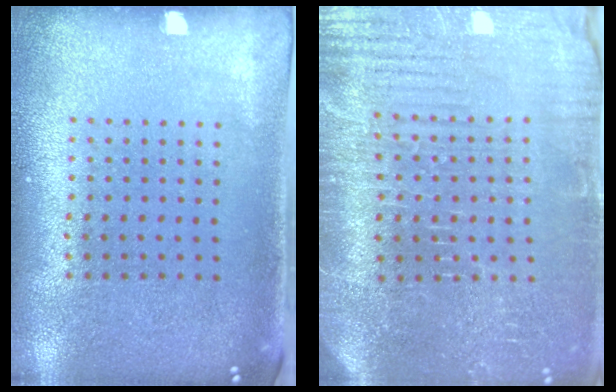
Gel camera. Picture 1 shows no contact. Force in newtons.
{"total": 4.5, "press": 4.3, "slide": 1.2}